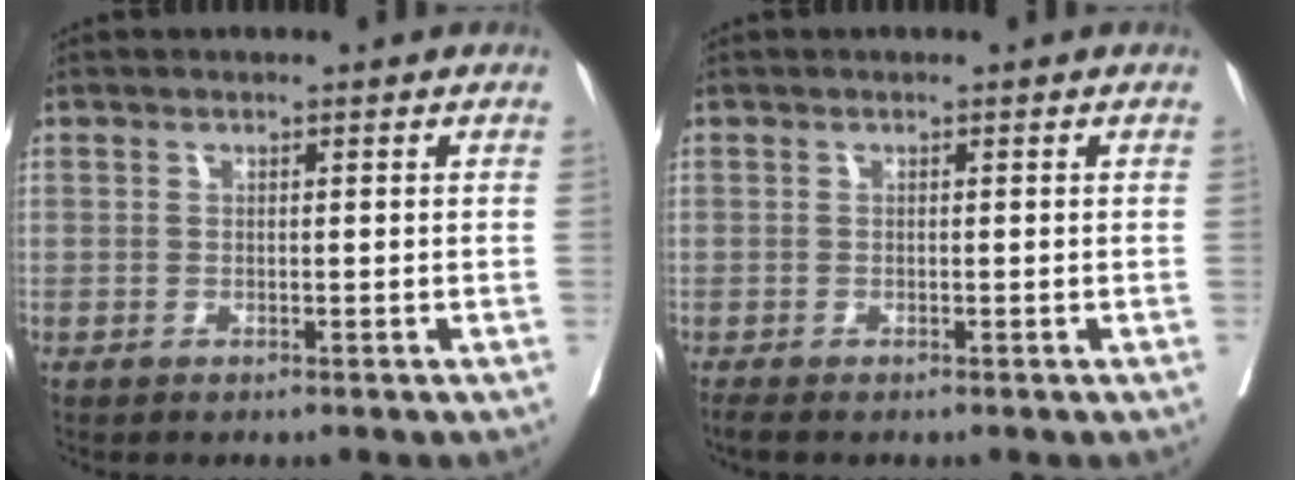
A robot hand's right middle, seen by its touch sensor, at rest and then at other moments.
{"total": 1.4, "force": [-1.2, 0.2, 0.6], "torque": [-0.018, -0.008, -0.022]}